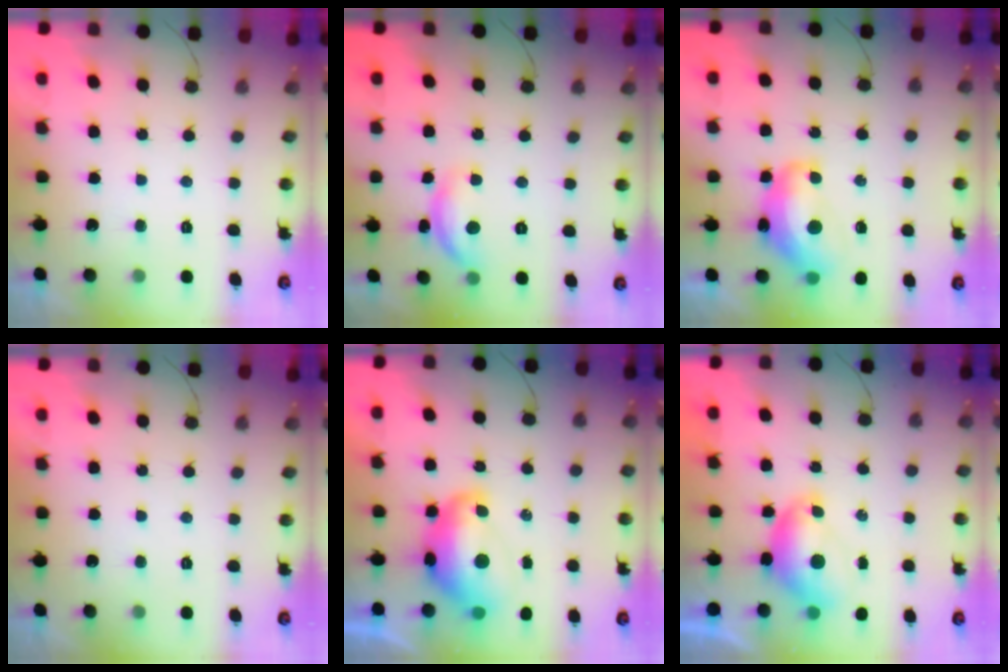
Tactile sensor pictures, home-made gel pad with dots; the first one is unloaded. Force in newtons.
{"total": 10.9, "press": 10.9, "slide": 0.6}
{"total": 13.4, "press": 13.3, "slide": 1.4}
{"total": 0.0}
{"total": 12.3, "press": 12.3, "slide": 1.0}
{"total": 7.4, "press": 7.4, "slide": 0.6}